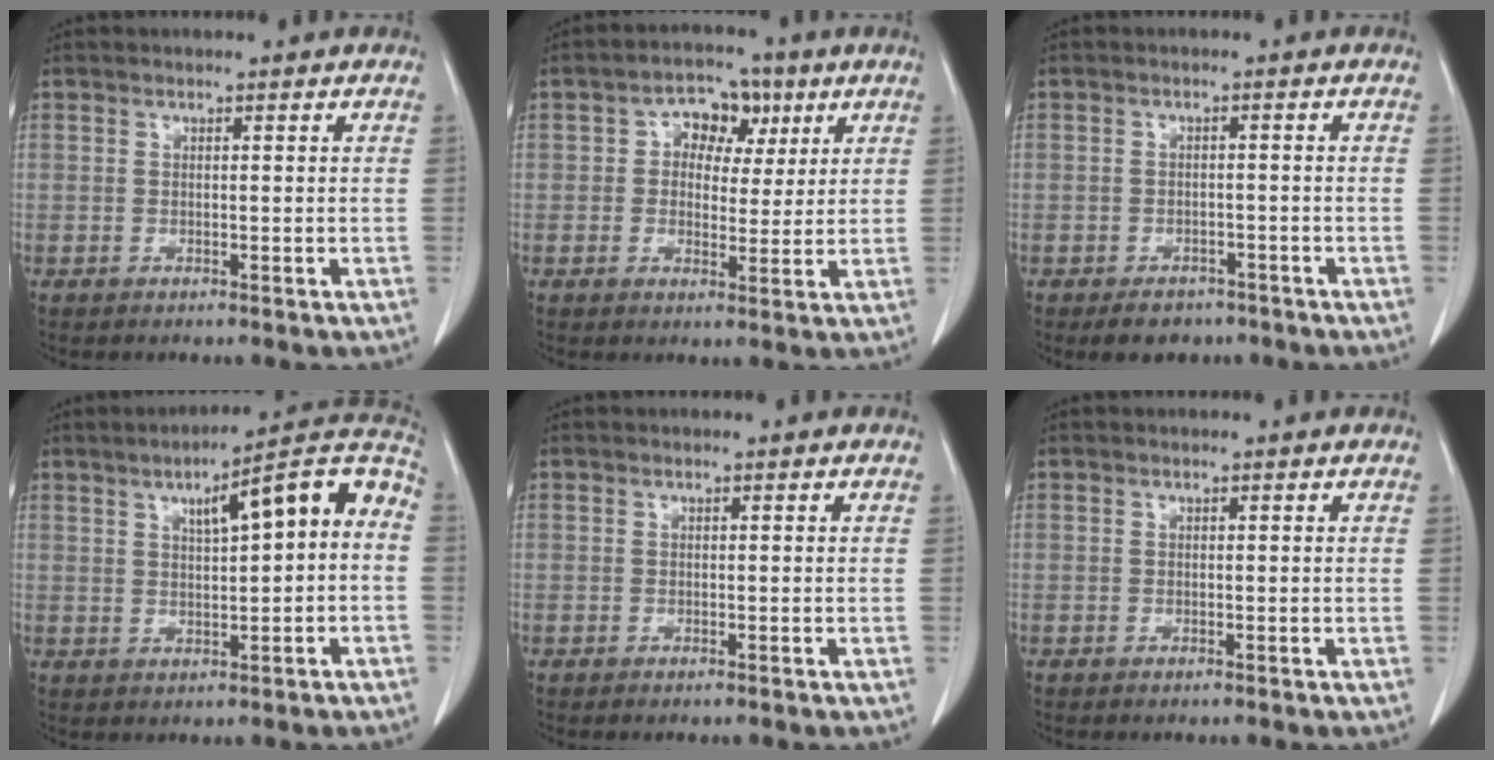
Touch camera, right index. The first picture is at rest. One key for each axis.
{"total": 6.6, "fx": 2.2, "fy": 4.8, "fz": 4.0, "tx": -0.052, "ty": 0.024, "tz": 0.033}
{"total": 4.4, "fx": -3.2, "fy": 2.6, "fz": 1.4, "tx": -0.017, "ty": 0.004, "tz": -0.041}
{"total": 12.0, "fx": 2.2, "fy": 2.4, "fz": 11.5, "tx": -0.154, "ty": 0.040, "tz": 0.025}
{"total": 1.0, "fx": -0.8, "fy": 0.1, "fz": 0.5, "tx": -0.010, "ty": -0.002, "tz": -0.010}
{"total": 0.7, "fx": -0.6, "fy": 0.1, "fz": 0.4, "tx": -0.009, "ty": -0.001, "tz": -0.008}